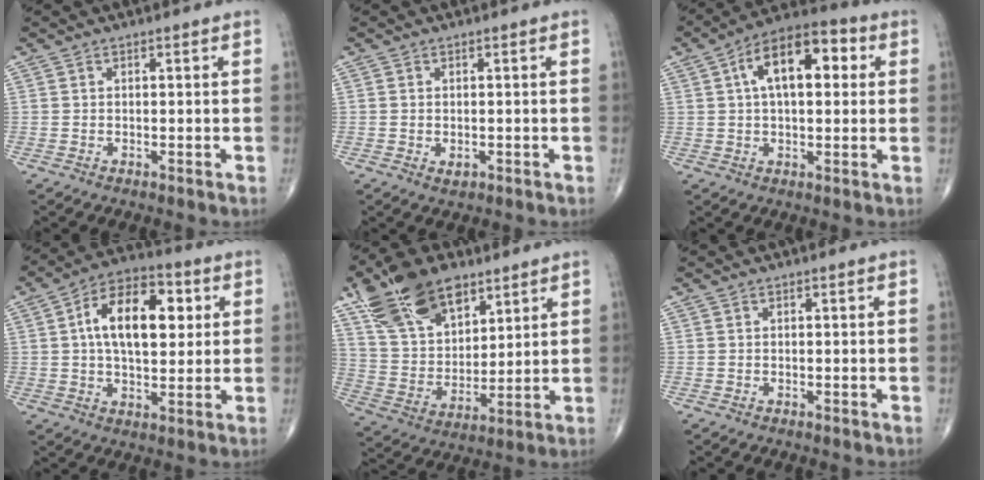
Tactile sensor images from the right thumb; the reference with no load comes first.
{"total": 1.5, "force": [-0.4, 1.0, 1.0], "torque": [-0.014, -0.002, -0.003]}
{"total": 15.0, "force": [3.8, 7.6, 12.4], "torque": [-0.178, 0.030, 0.052]}
{"total": 15.4, "force": [3.2, 8.4, 12.5], "torque": [-0.180, 0.011, 0.045]}
{"total": 18.9, "force": [11.4, 10.3, 11.1], "torque": [-0.172, -0.032, 0.216]}
{"total": 0.0}